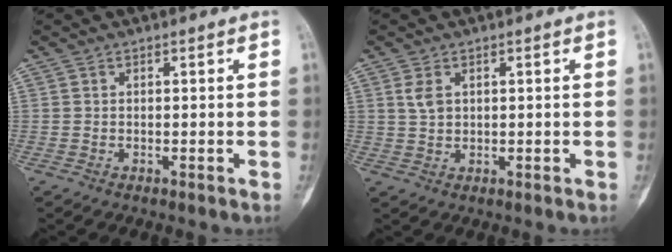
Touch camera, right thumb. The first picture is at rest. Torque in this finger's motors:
{"motor_torque": [-0.26, 0.70, 0.51, 0.05, 0.09]}